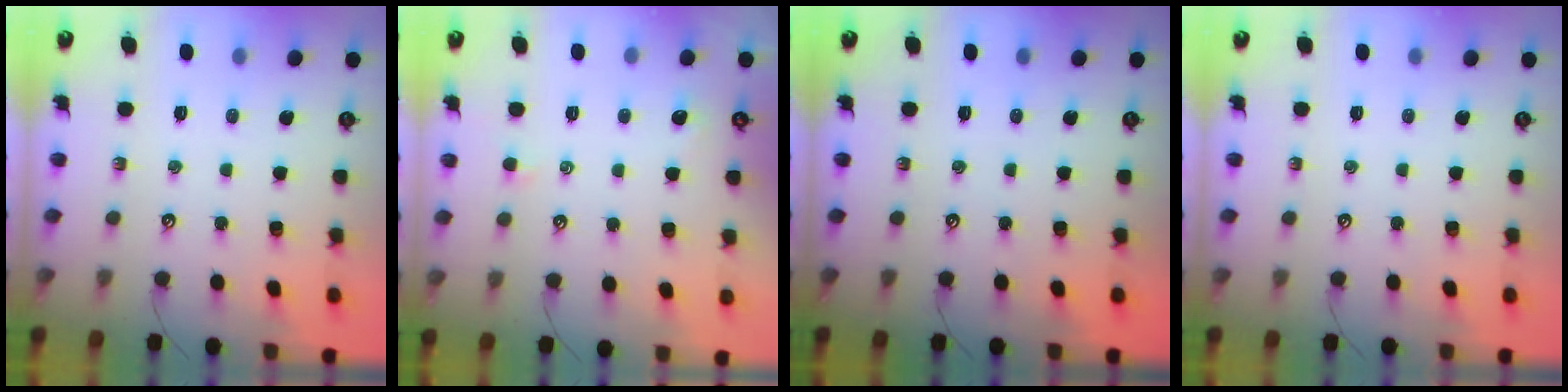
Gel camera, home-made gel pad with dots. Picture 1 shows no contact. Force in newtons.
{"total": 1.8, "press": 1.7, "slide": 0.4}
{"total": 0.0}
{"total": 0.0}